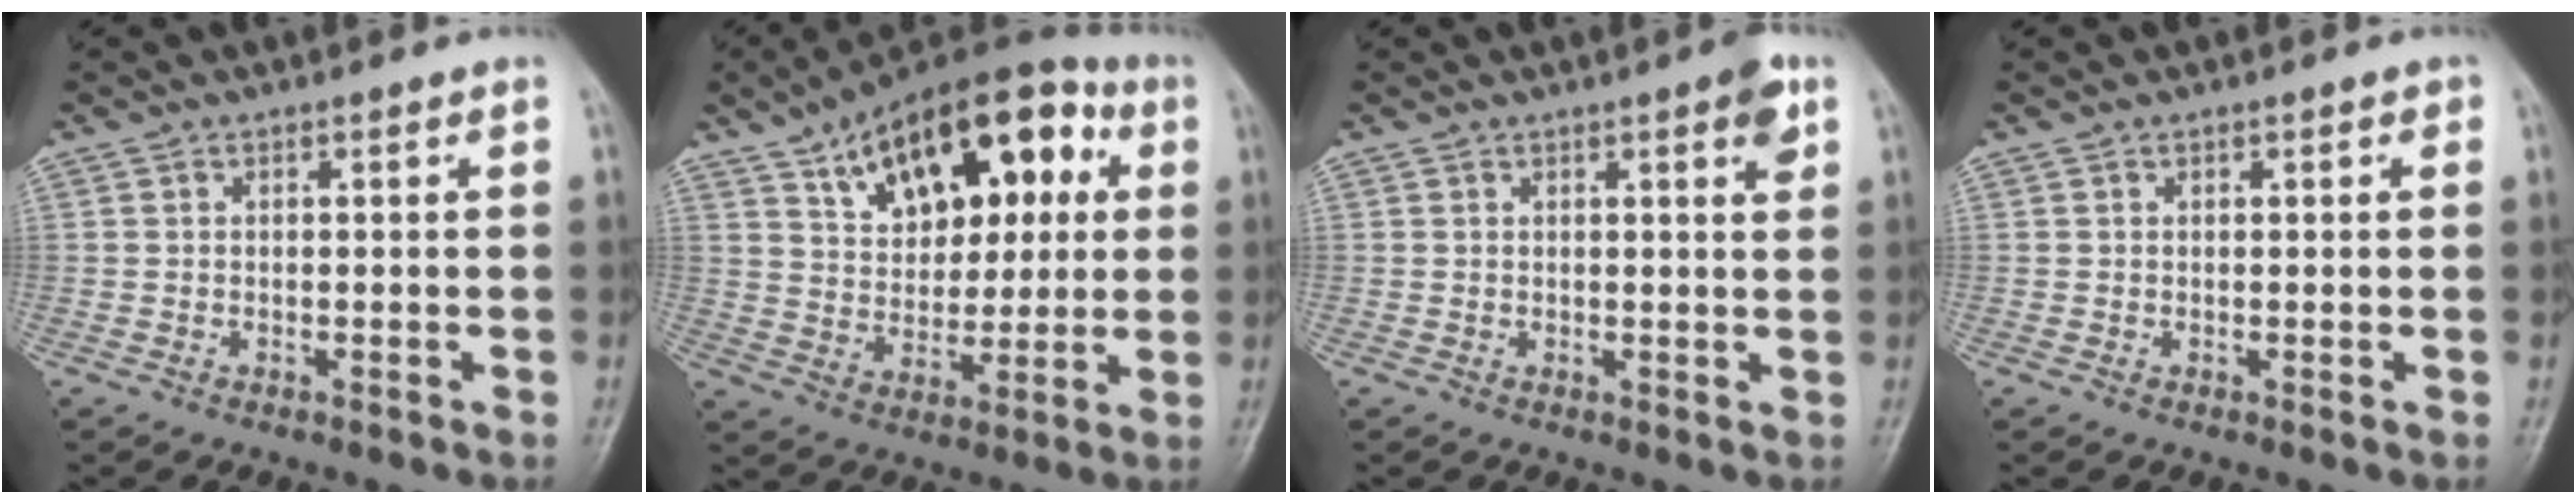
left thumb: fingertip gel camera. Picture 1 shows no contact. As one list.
[{"total": 22.0, "force": [8.7, 12.2, 16.2], "torque": [-0.203, 0.004, 0.138]}, {"total": 3.7, "force": [1.9, 0.9, 3.0], "torque": [-0.034, -0.006, 0.020]}, {"total": 1.0, "force": [0.4, 0.5, 0.7], "torque": [-0.006, 0.001, 0.003]}]